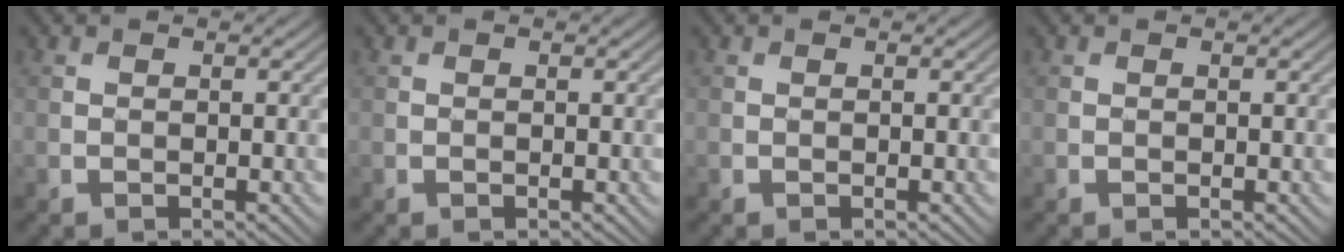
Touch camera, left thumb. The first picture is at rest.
{"total": 0.0}
{"total": 0.0}
{"total": 0.0}